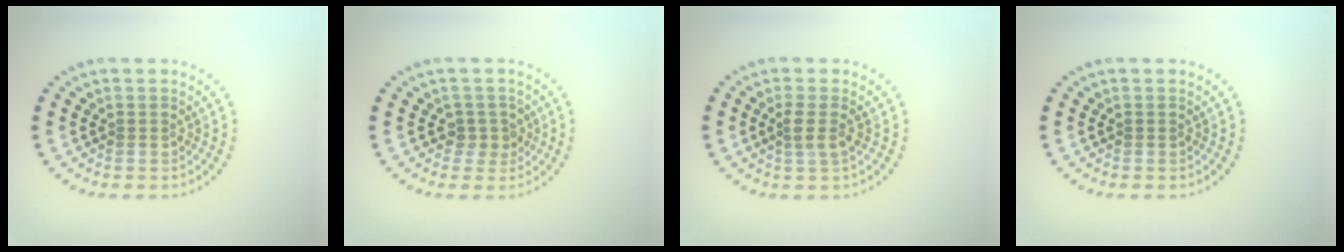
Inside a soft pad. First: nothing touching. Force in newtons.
{"total": 1.7, "press": 1.3, "slide": 1.0}
{"total": 1.8, "press": 1.5, "slide": 1.1}
{"total": 0.0}